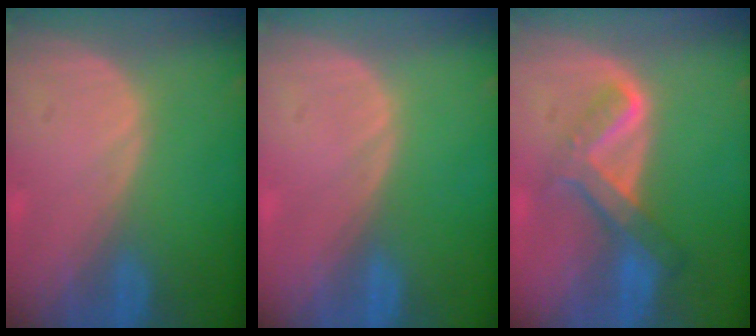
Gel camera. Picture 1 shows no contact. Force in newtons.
{"total": 0.0}
{"total": 6.7, "press": 5.7, "slide": 3.6}